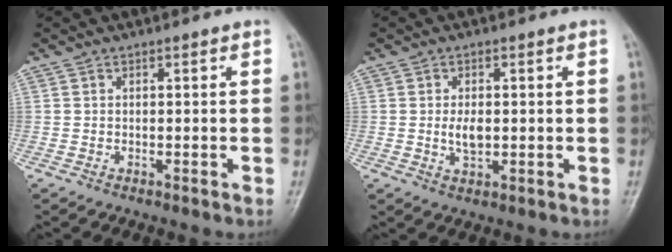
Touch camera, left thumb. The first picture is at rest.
{"total": 3.7, "force": [0.0, 2.0, 3.1], "torque": [-0.055, -0.005, 0.001]}